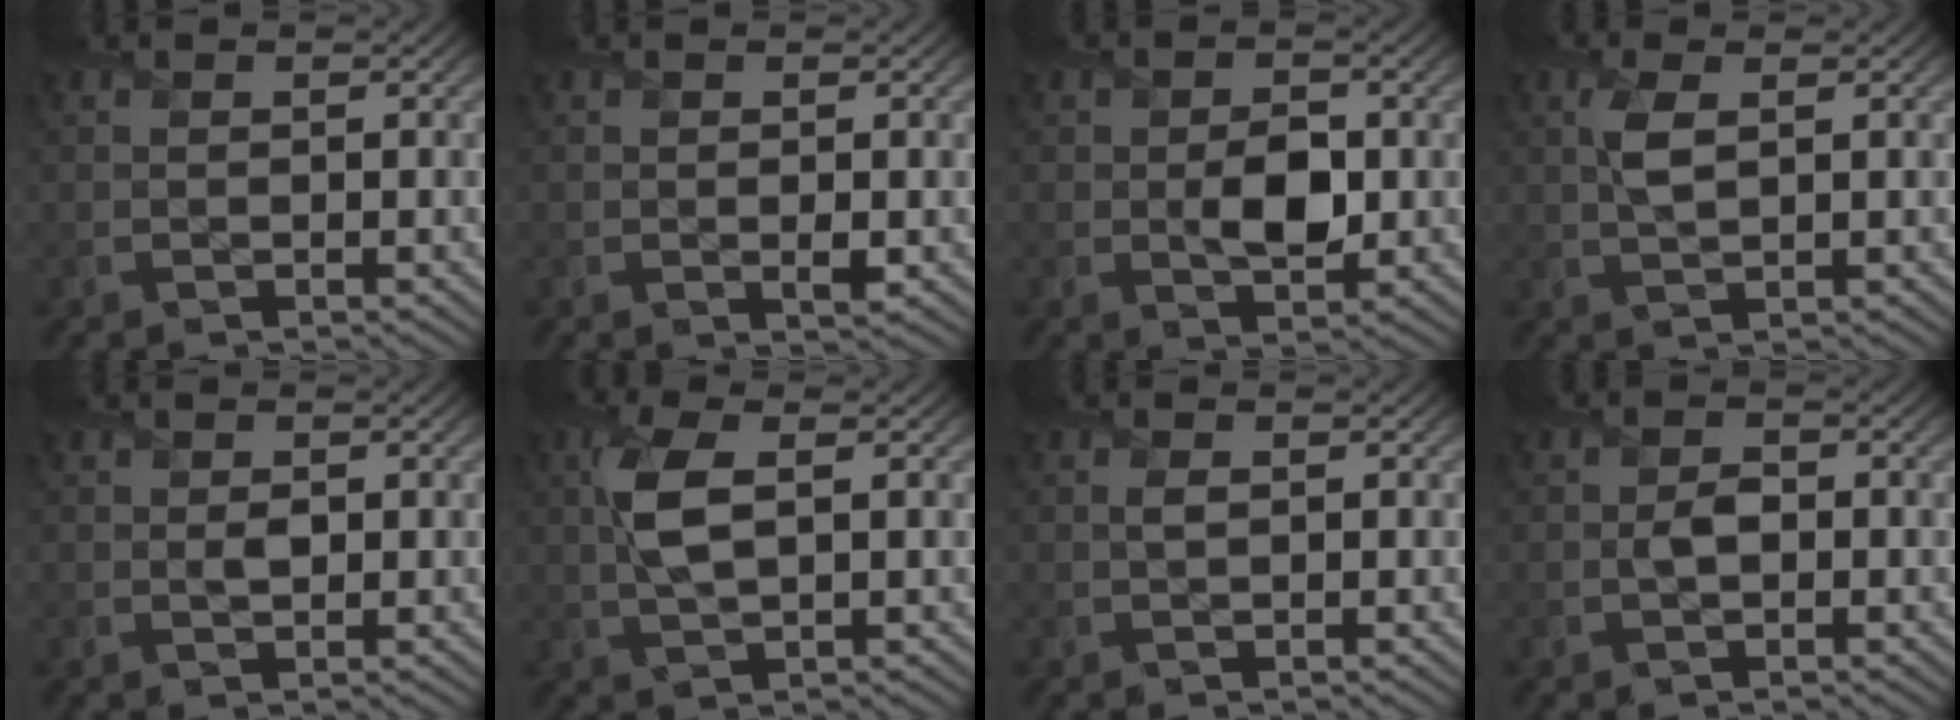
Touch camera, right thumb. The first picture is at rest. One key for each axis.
{"total": 0.8, "fx": 0.0, "fy": 0.3, "fz": 0.8, "tx": -0.011, "ty": -0.006, "tz": -0.001}
{"total": 4.0, "fx": -0.3, "fy": 2.6, "fz": 3.0, "tx": -0.052, "ty": -0.008, "tz": -0.003}
{"total": 2.9, "fx": 0.8, "fy": 1.1, "fz": 2.6, "tx": -0.064, "ty": 0.001, "tz": 0.018}
{"total": 1.0, "fx": 0.2, "fy": 0.8, "fz": 0.6, "tx": -0.009, "ty": -0.006, "tz": 0.006}
{"total": 5.2, "fx": 0.9, "fy": 2.1, "fz": 4.7, "tx": -0.114, "ty": 0.005, "tz": 0.021}
{"total": 0.8, "fx": 0.1, "fy": 0.4, "fz": 0.6, "tx": -0.011, "ty": -0.002, "tz": 0.003}
{"total": 1.6, "fx": -0.3, "fy": 1.2, "fz": 1.1, "tx": -0.019, "ty": -0.002, "tz": -0.005}